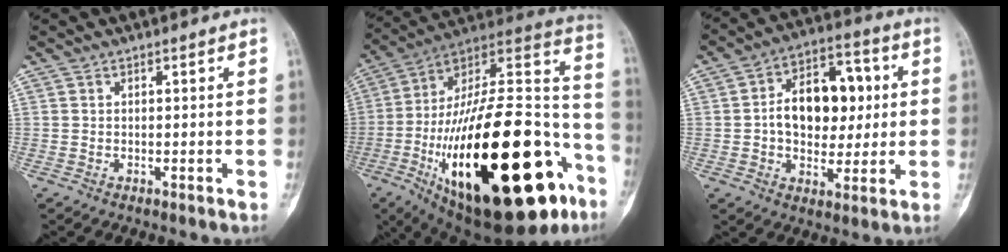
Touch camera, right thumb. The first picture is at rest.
{"total": 45.9, "force": [-16.2, 18.2, 38.9], "torque": [-0.583, 0.055, -0.250]}
{"total": 15.6, "force": [1.3, 10.2, 11.7], "torque": [-0.135, 0.025, 0.017]}